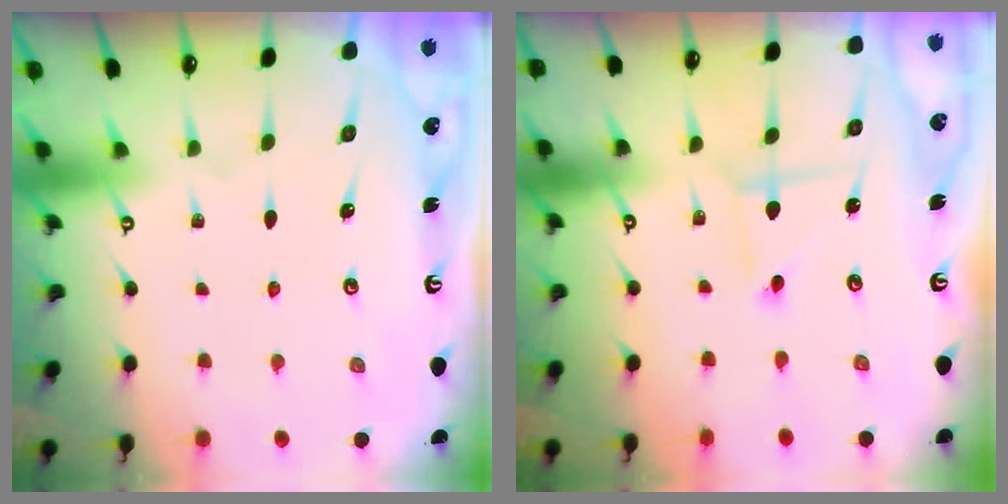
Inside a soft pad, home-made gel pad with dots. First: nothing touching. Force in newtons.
{"total": 1.8, "press": 1.8, "slide": 0.2}